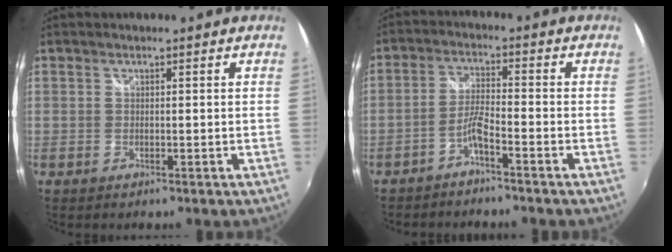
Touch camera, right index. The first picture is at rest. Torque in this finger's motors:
{"motor_torque": [0.12, 0.03, 0.05, 0.04]}